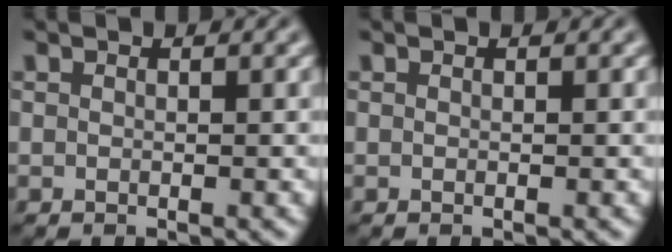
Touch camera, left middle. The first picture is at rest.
{"total": 0.0}